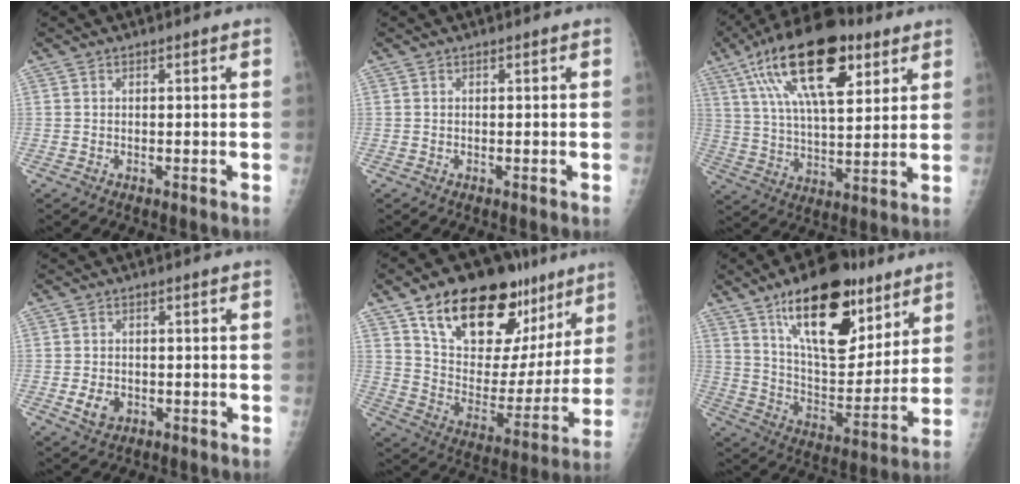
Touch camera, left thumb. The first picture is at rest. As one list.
[{"total": 0.0}, {"total": 22.2, "force": [10.7, 9.6, 16.9], "torque": [-0.279, -0.018, 0.183]}, {"total": 3.6, "force": [-0.9, 2.8, 2.1], "torque": [-0.030, 0.000, -0.009]}, {"total": 26.7, "force": [16.2, 14.2, 15.8], "torque": [-0.198, -0.041, 0.261]}, {"total": 23.6, "force": [13.7, 10.5, 16.1], "torque": [-0.205, -0.061, 0.228]}]